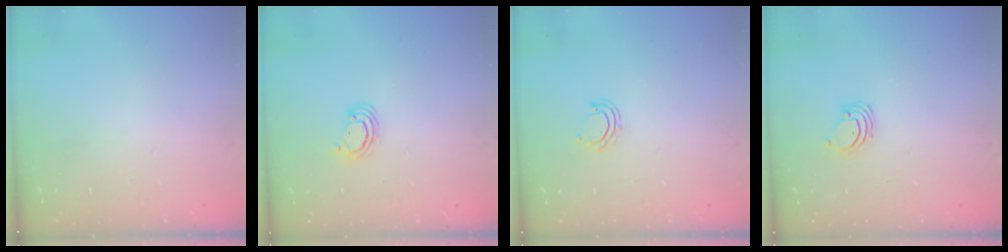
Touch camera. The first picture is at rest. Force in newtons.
{"total": 3.1, "press": 3.1, "slide": 0.3}
{"total": 5.9, "press": 5.8, "slide": 1.3}
{"total": 1.6, "press": 1.6, "slide": 0.1}